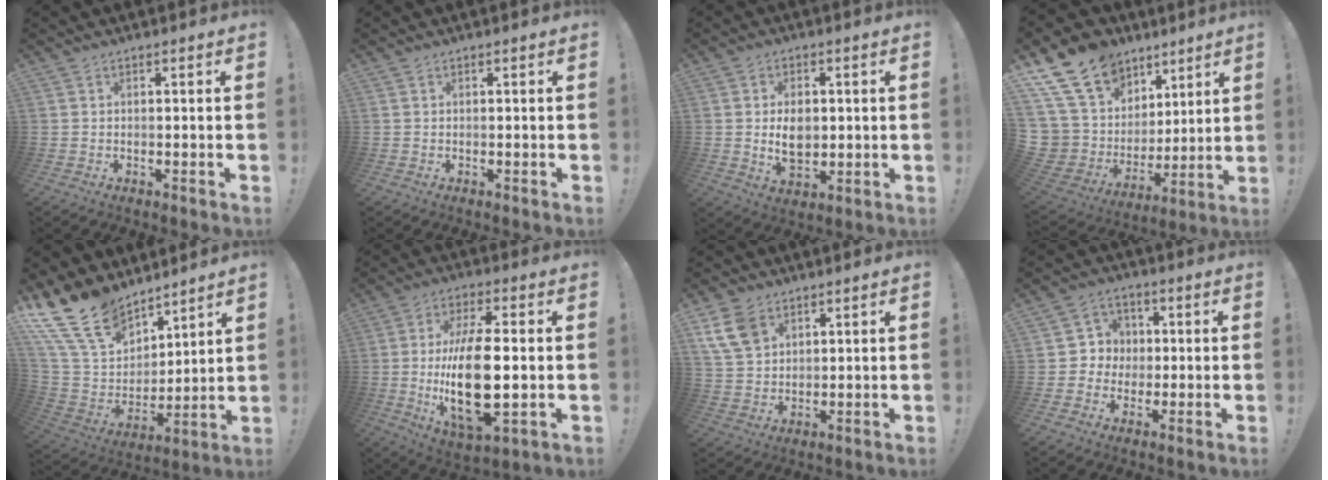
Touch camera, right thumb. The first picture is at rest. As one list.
[{"total": 0.0}, {"total": 8.0, "force": [0.2, 5.7, 5.6], "torque": [-0.081, -0.004, 0.001]}, {"total": 19.2, "force": [11.9, 12.7, 8.0], "torque": [-0.152, -0.080, 0.260]}, {"total": 18.7, "force": [13.8, 10.1, 7.8], "torque": [-0.179, -0.087, 0.272]}, {"total": 20.3, "force": [-1.4, 8.7, 18.3], "torque": [-0.353, -0.015, -0.023]}, {"total": 9.8, "force": [5.4, 6.6, 4.9], "torque": [-0.095, -0.015, 0.108]}, {"total": 6.5, "force": [-0.7, 6.4, 0.9], "torque": [-0.014, 0.010, -0.009]}]